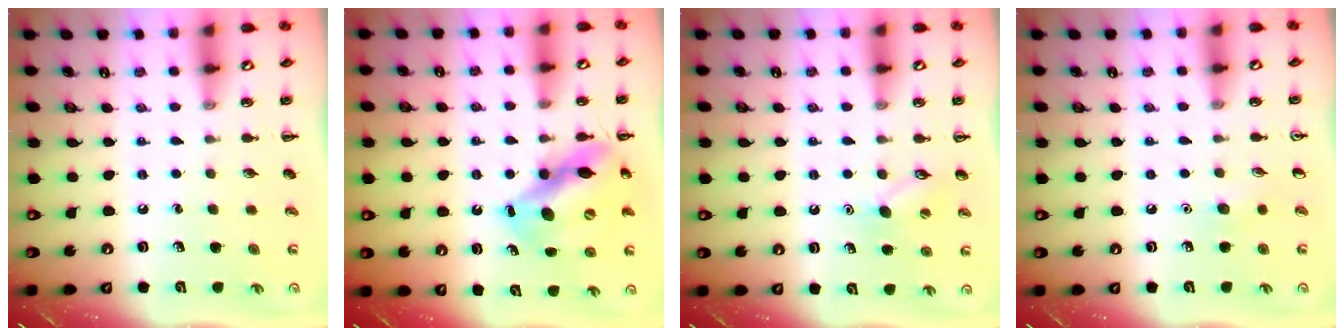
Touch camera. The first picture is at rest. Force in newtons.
{"total": 13.0, "press": 12.4, "slide": 4.0}
{"total": 8.0, "press": 7.9, "slide": 1.6}
{"total": 4.8, "press": 4.7, "slide": 1.2}